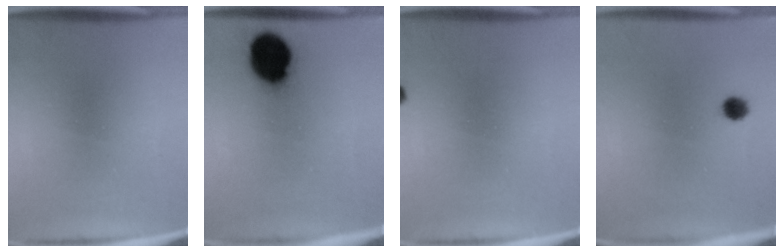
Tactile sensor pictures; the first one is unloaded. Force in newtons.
{"total": 14.8}
{"total": 1.3}
{"total": 2.4}